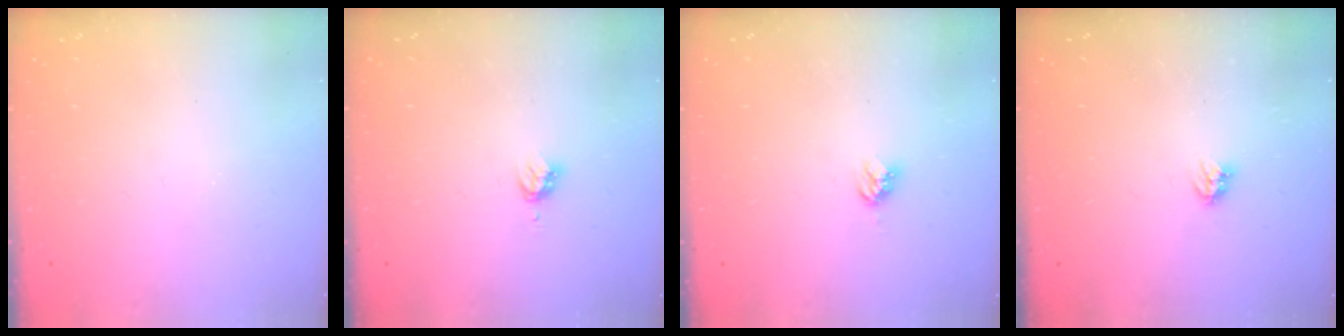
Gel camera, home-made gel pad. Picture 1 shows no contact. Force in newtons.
{"total": 2.9, "press": 2.8, "slide": 0.4}
{"total": 3.9, "press": 3.9, "slide": 0.4}
{"total": 3.5, "press": 3.4, "slide": 0.5}